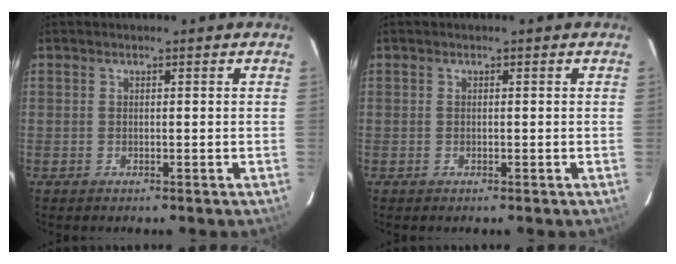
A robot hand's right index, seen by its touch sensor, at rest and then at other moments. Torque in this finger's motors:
{"motor_torque": [0.01, 0.01, 0.01, 0.00]}